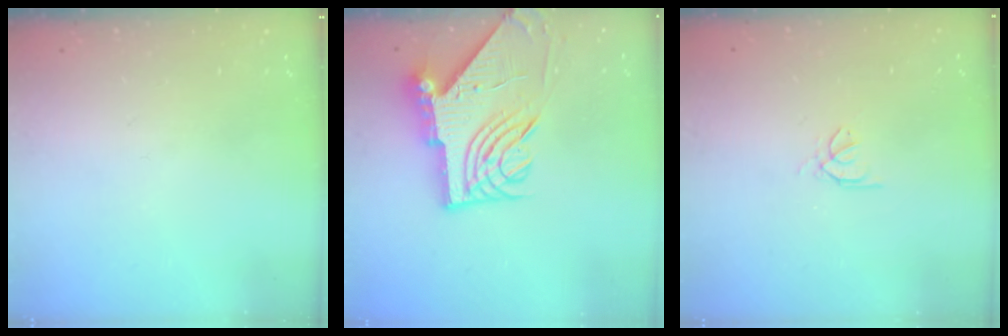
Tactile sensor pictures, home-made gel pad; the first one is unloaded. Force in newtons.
{"total": 11.4, "press": 11.3, "slide": 1.6}
{"total": 0.6, "press": 0.4, "slide": 0.3}